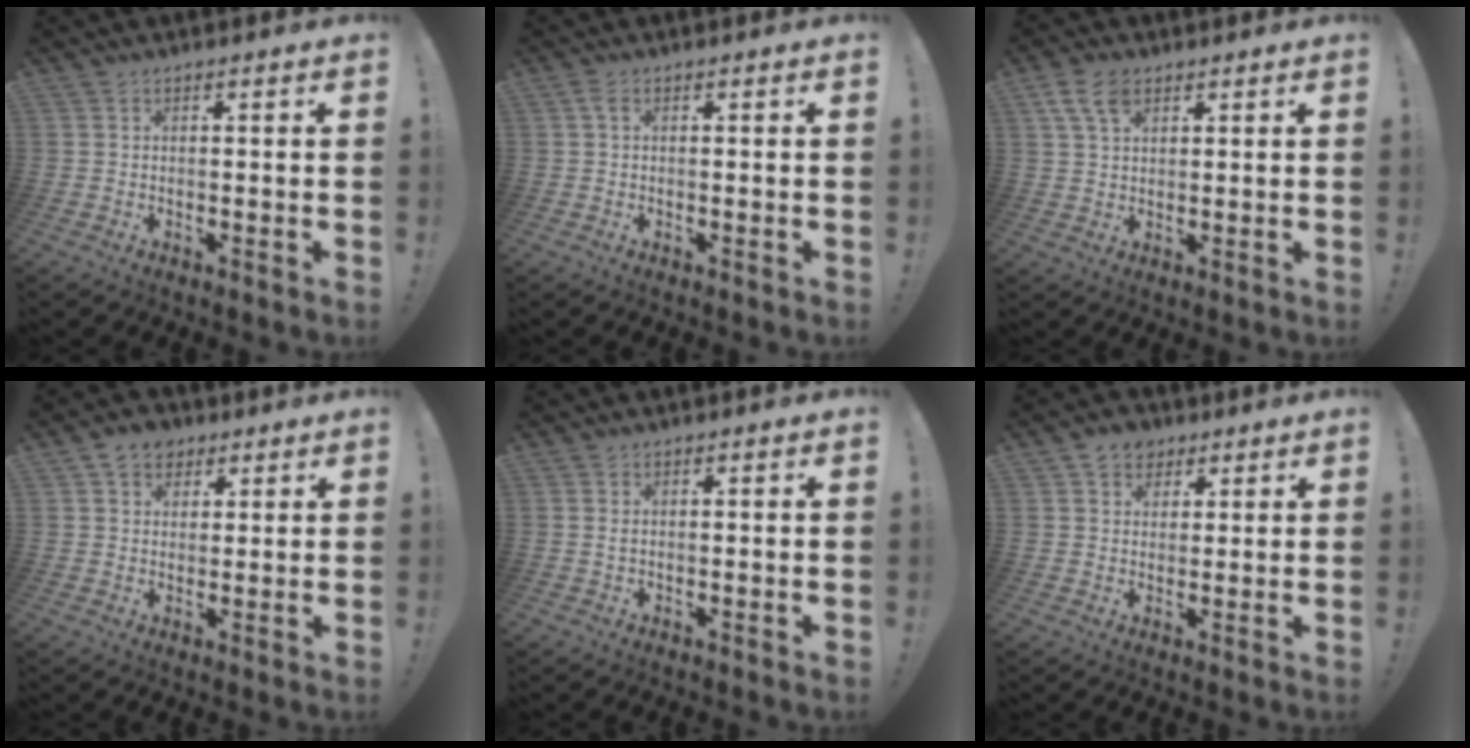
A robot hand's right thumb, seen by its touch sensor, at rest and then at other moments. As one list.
[{"total": 1.4, "force": [0.3, 0.6, 1.2], "torque": [-0.030, 0.006, 0.007]}, {"total": 7.2, "force": [3.6, 4.2, 4.5], "torque": [-0.084, -0.001, 0.072]}, {"total": 6.6, "force": [3.4, 5.1, 2.3], "torque": [-0.033, -0.009, 0.066]}, {"total": 0.6, "force": [0.3, 0.2, 0.5], "torque": [-0.006, -0.001, 0.005]}, {"total": 6.1, "force": [3.2, 4.9, 1.7], "torque": [-0.024, -0.010, 0.060]}]